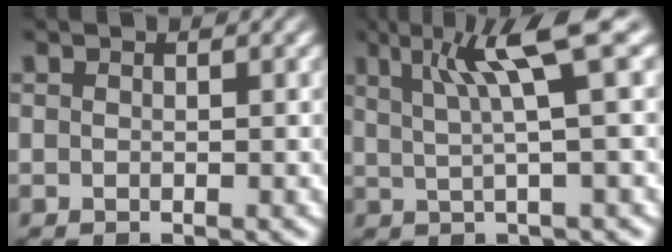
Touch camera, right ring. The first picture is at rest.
{"total": 6.7, "force": [3.1, 0.0, 5.9], "torque": [-0.072, 0.031, 0.046]}